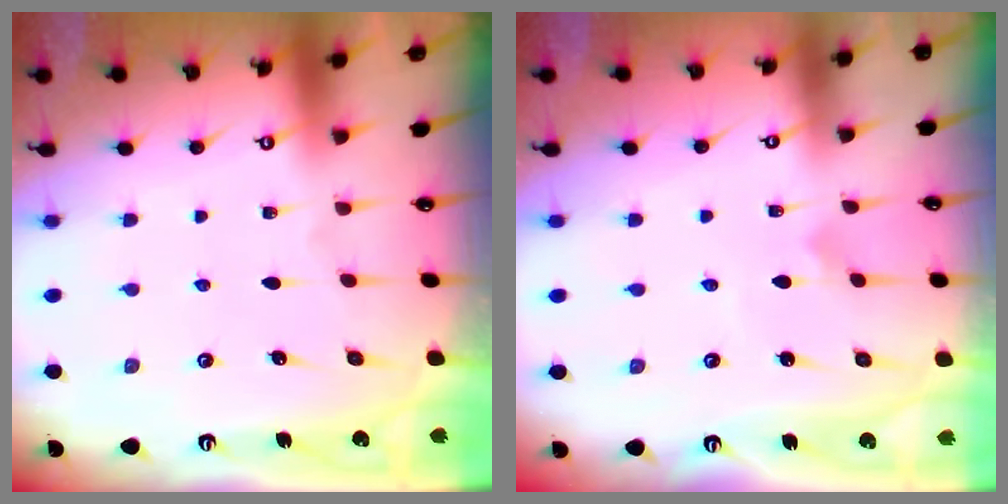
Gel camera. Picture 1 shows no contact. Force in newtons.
{"total": 1.9, "press": 1.9, "slide": 0.1}